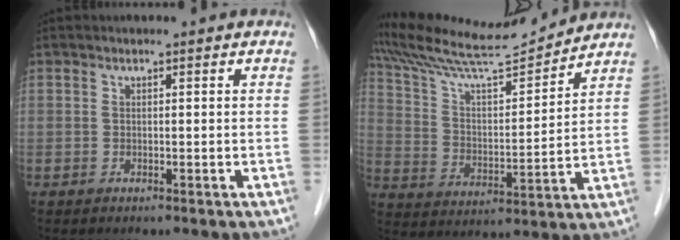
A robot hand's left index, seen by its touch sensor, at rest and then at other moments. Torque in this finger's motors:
{"motor_torque": [0.99, -1.15, 0.31, 0.07]}